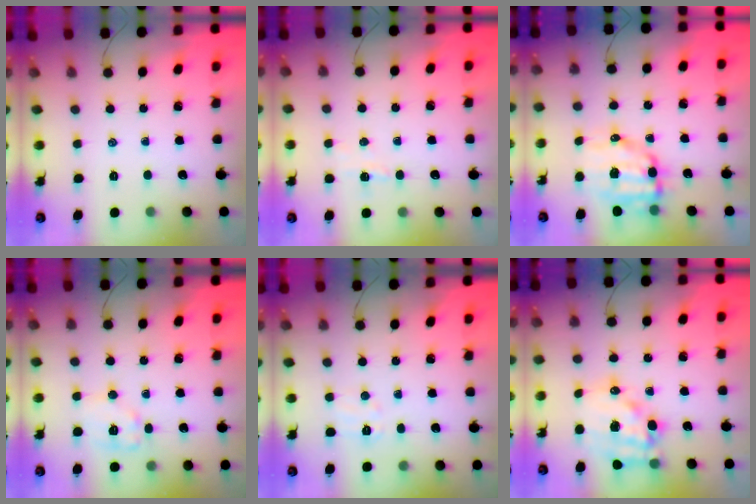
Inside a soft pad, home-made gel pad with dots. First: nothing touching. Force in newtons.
{"total": 3.0, "press": 2.8, "slide": 0.9}
{"total": 10.0, "press": 9.8, "slide": 2.2}
{"total": 9.2, "press": 9.2, "slide": 0.9}
{"total": 4.8, "press": 4.6, "slide": 1.1}
{"total": 14.5, "press": 14.1, "slide": 3.4}